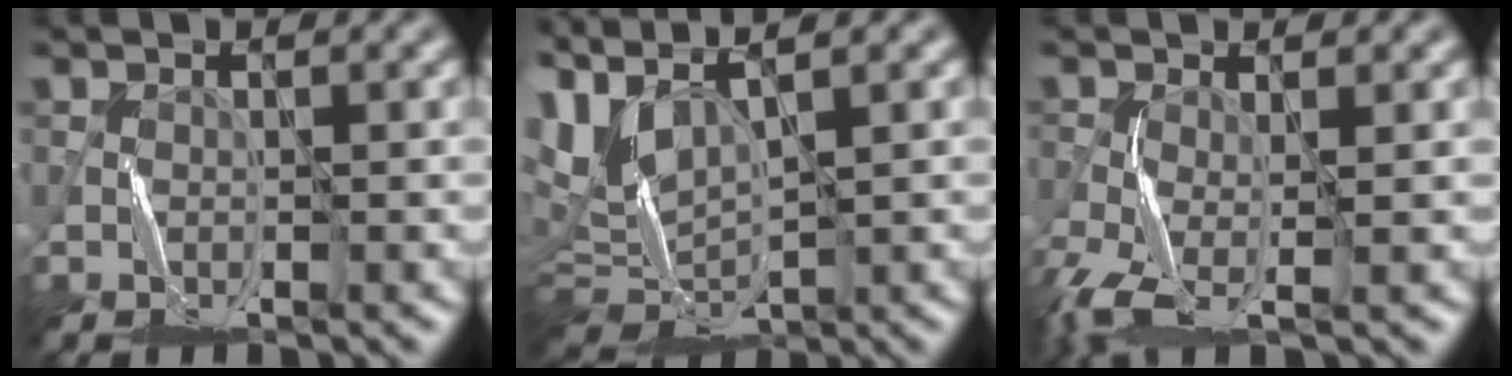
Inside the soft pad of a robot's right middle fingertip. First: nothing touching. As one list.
[{"total": 5.6, "force": [2.8, 2.6, 4.2], "torque": [-0.105, 0.007, 0.056]}, {"total": 6.2, "force": [-3.1, 2.5, 4.8], "torque": [-0.124, -0.019, -0.066]}]